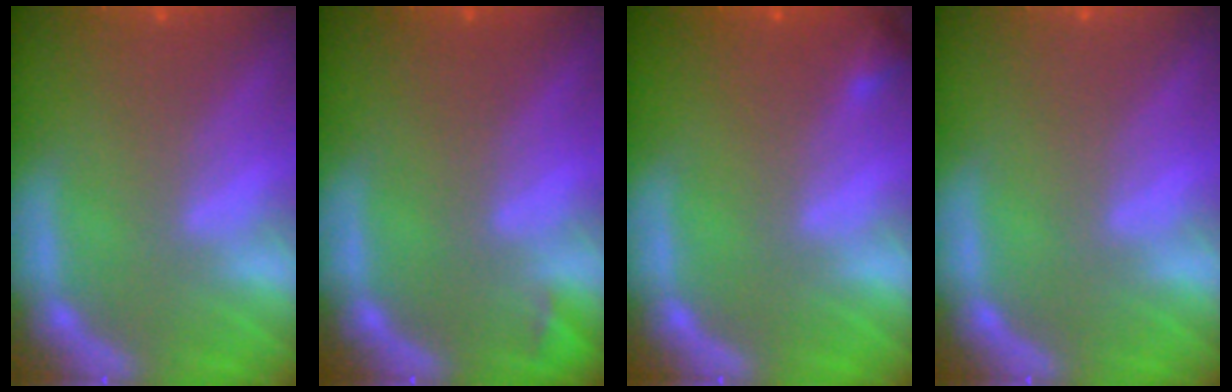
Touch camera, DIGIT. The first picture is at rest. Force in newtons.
{"total": 0.9}
{"total": 0.9}
{"total": 0.0}